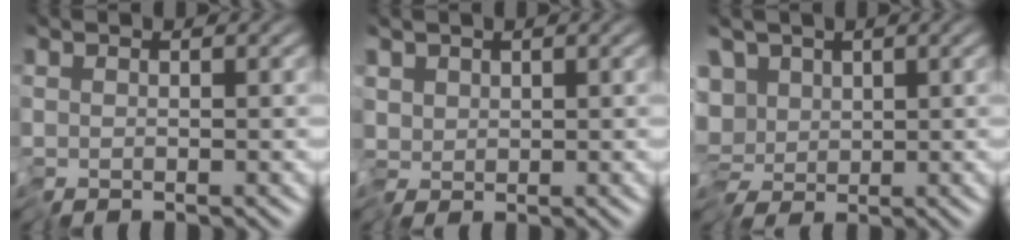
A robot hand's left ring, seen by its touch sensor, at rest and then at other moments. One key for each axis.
{"total": 1.8, "fx": -0.5, "fy": 1.2, "fz": 1.2, "tx": -0.016, "ty": 0.005, "tz": -0.018}
{"total": 6.3, "fx": -0.1, "fy": 4.8, "fz": 4.1, "tx": -0.037, "ty": 0.013, "tz": -0.026}